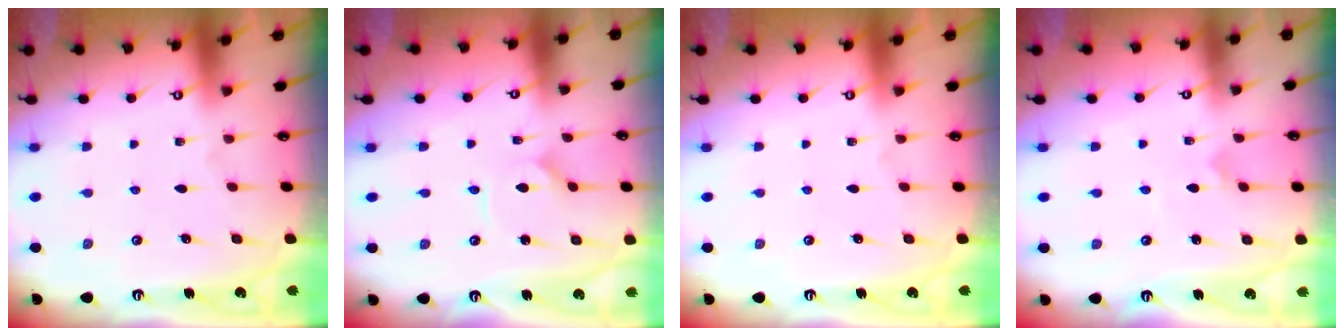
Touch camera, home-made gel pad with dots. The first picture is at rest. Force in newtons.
{"total": 1.5, "press": 1.5, "slide": 0.1}
{"total": 0.0}
{"total": 1.6, "press": 1.6, "slide": 0.0}